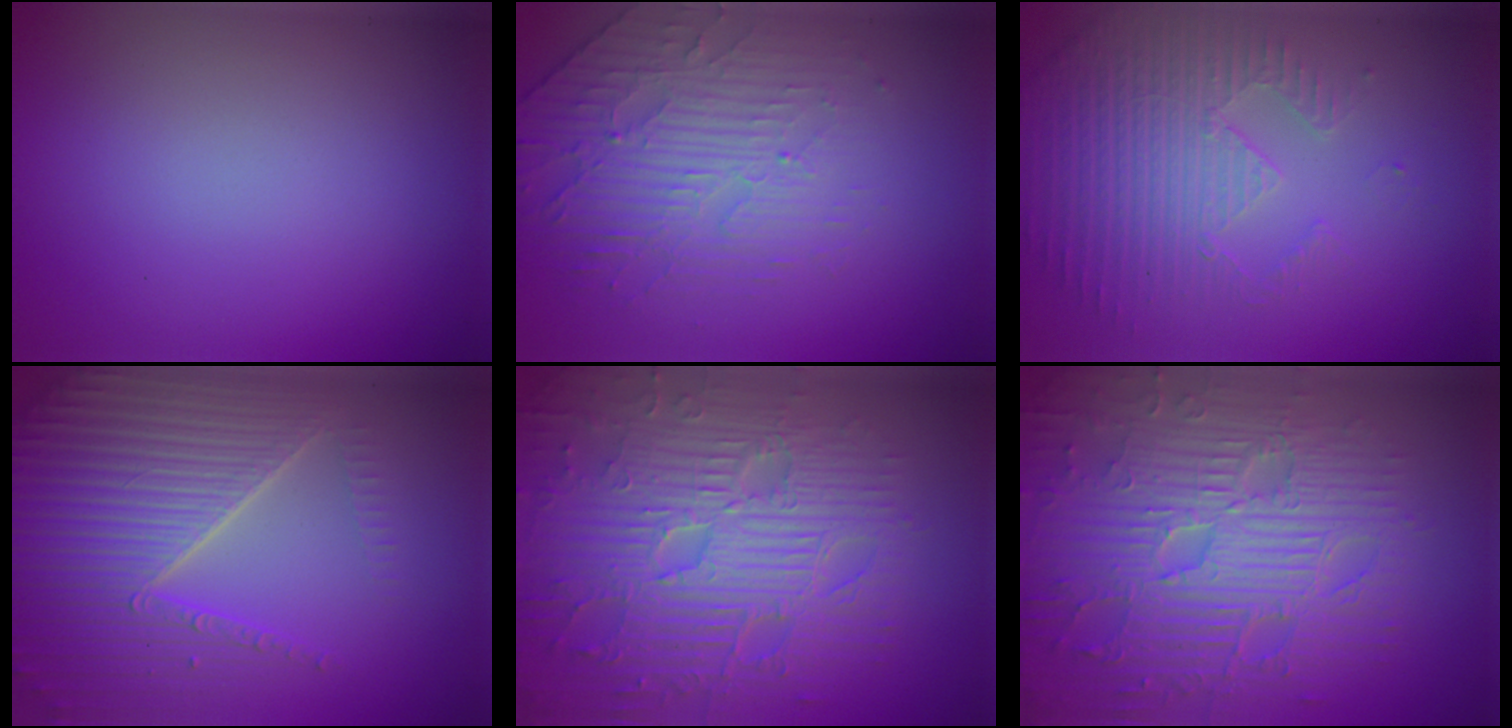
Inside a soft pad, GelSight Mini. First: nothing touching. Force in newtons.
{"total": 4.7, "press": 3.5, "slide": 3.1}
{"total": 3.8, "press": 3.7, "slide": 1.0}
{"total": 7.1, "press": 6.9, "slide": 1.7}
{"total": 11.1, "press": 7.3, "slide": 8.4}
{"total": 11.0, "press": 7.2, "slide": 8.3}